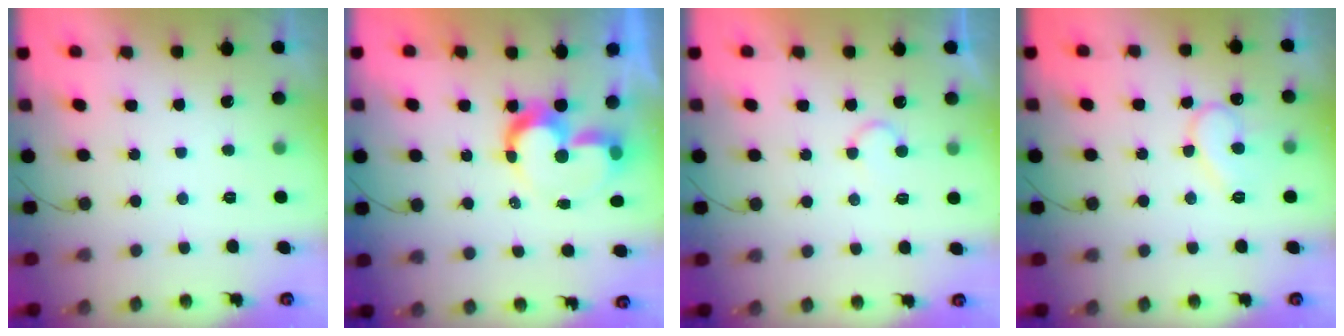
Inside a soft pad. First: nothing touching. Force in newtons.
{"total": 10.3, "press": 10.2, "slide": 0.8}
{"total": 5.0, "press": 5.0, "slide": 0.4}
{"total": 10.2, "press": 10.1, "slide": 0.9}